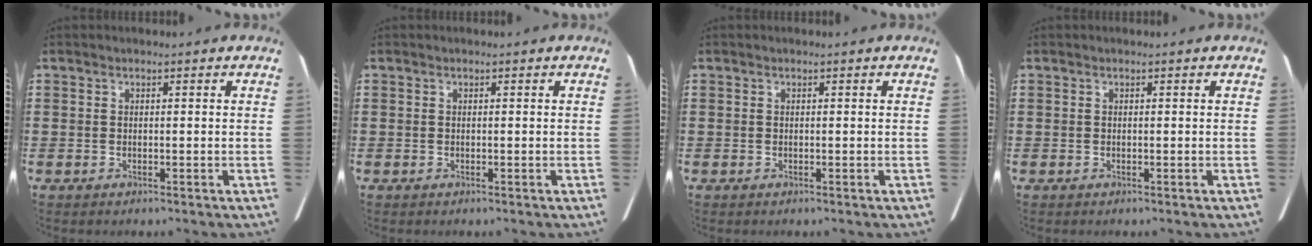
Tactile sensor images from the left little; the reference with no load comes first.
{"total": 0.0}
{"total": 0.0}
{"total": 0.0}